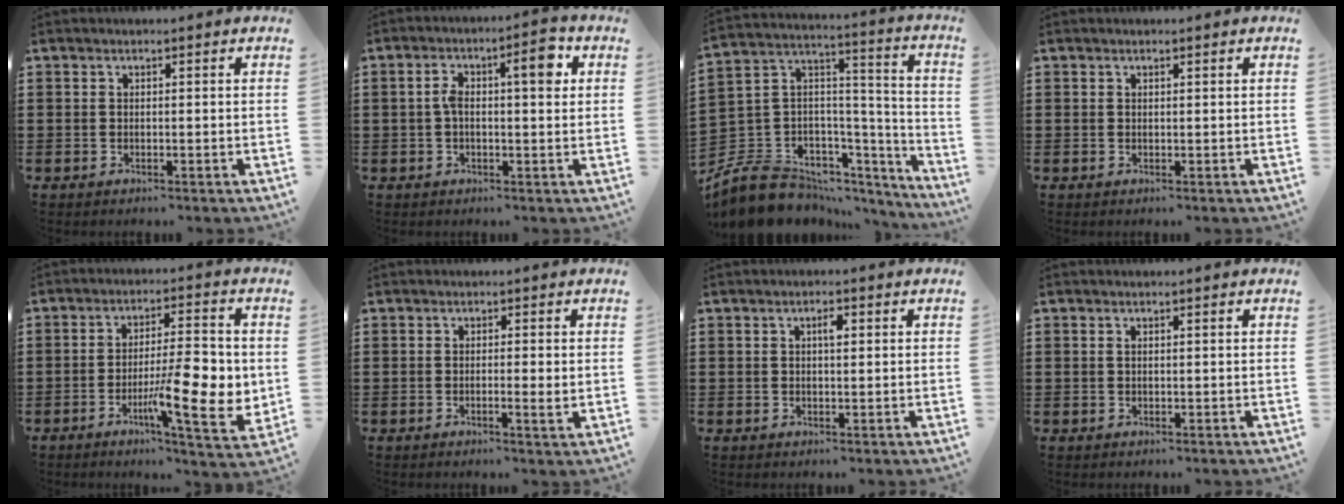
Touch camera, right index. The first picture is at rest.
{"total": 6.4, "force": [1.1, 2.2, 5.9], "torque": [-0.101, 0.008, 0.010]}
{"total": 9.9, "force": [-7.0, 6.5, 2.5], "torque": [-0.078, 0.004, -0.131]}
{"total": 0.0}
{"total": 11.9, "force": [-2.1, 3.2, 11.3], "torque": [-0.177, -0.012, -0.038]}
{"total": 2.0, "force": [-0.4, 0.2, 1.9], "torque": [-0.034, -0.002, -0.007]}
{"total": 1.8, "force": [0.4, 0.6, 1.6], "torque": [-0.026, 0.002, 0.003]}
{"total": 0.7, "force": [0.2, 0.1, 0.6], "torque": [-0.014, 0.000, 0.003]}